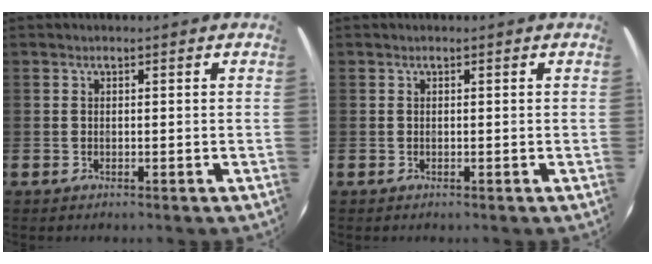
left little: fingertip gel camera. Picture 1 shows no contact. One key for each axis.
{"total": 0.0}